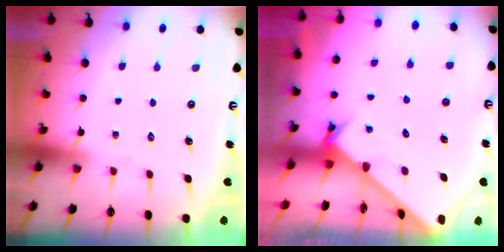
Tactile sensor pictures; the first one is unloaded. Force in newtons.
{"total": 2.7, "press": 2.6, "slide": 0.3}